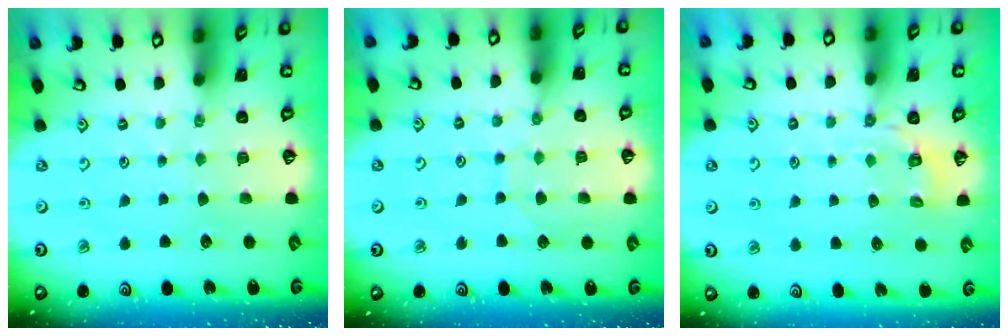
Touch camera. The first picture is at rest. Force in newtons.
{"total": 6.2, "press": 6.1, "slide": 0.5}
{"total": 3.8, "press": 3.2, "slide": 2.1}